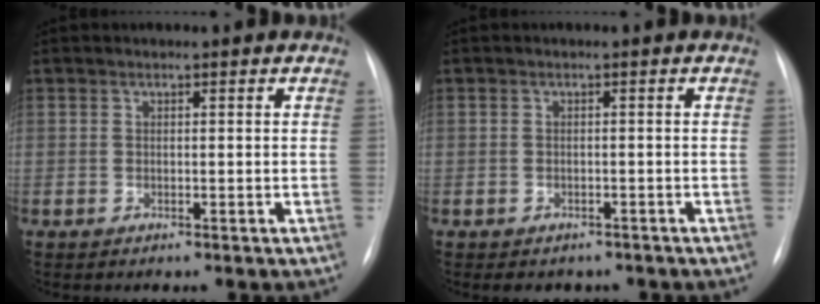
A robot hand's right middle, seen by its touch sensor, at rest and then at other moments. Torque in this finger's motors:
{"motor_torque": [-0.06, -0.36, -0.41, -0.14]}